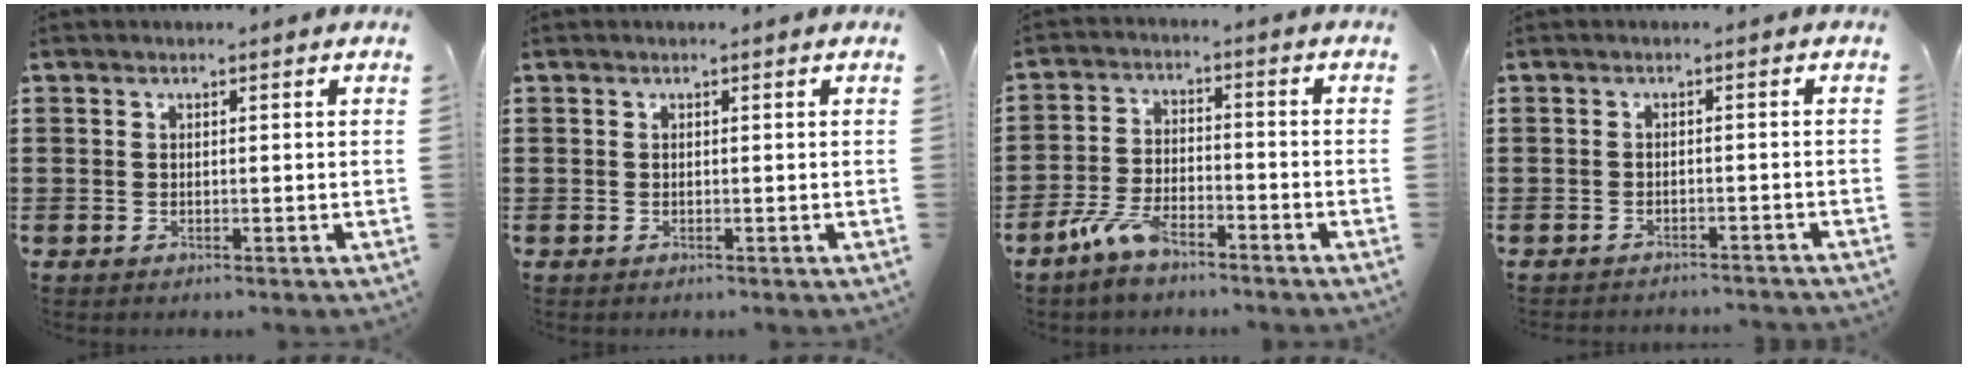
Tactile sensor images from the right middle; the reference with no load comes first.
{"total": 0.0}
{"total": 5.8, "force": [-4.6, 1.9, 3.0], "torque": [-0.084, -0.001, -0.094]}
{"total": 1.6, "force": [-1.6, -0.1, 0.0], "torque": [-0.005, 0.000, -0.033]}